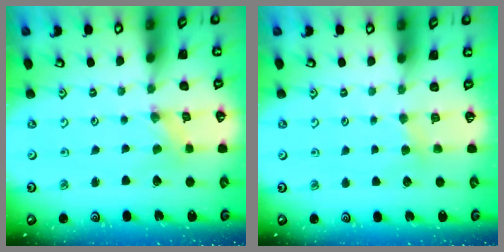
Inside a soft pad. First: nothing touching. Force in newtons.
{"total": 2.3, "press": 2.2, "slide": 0.4}